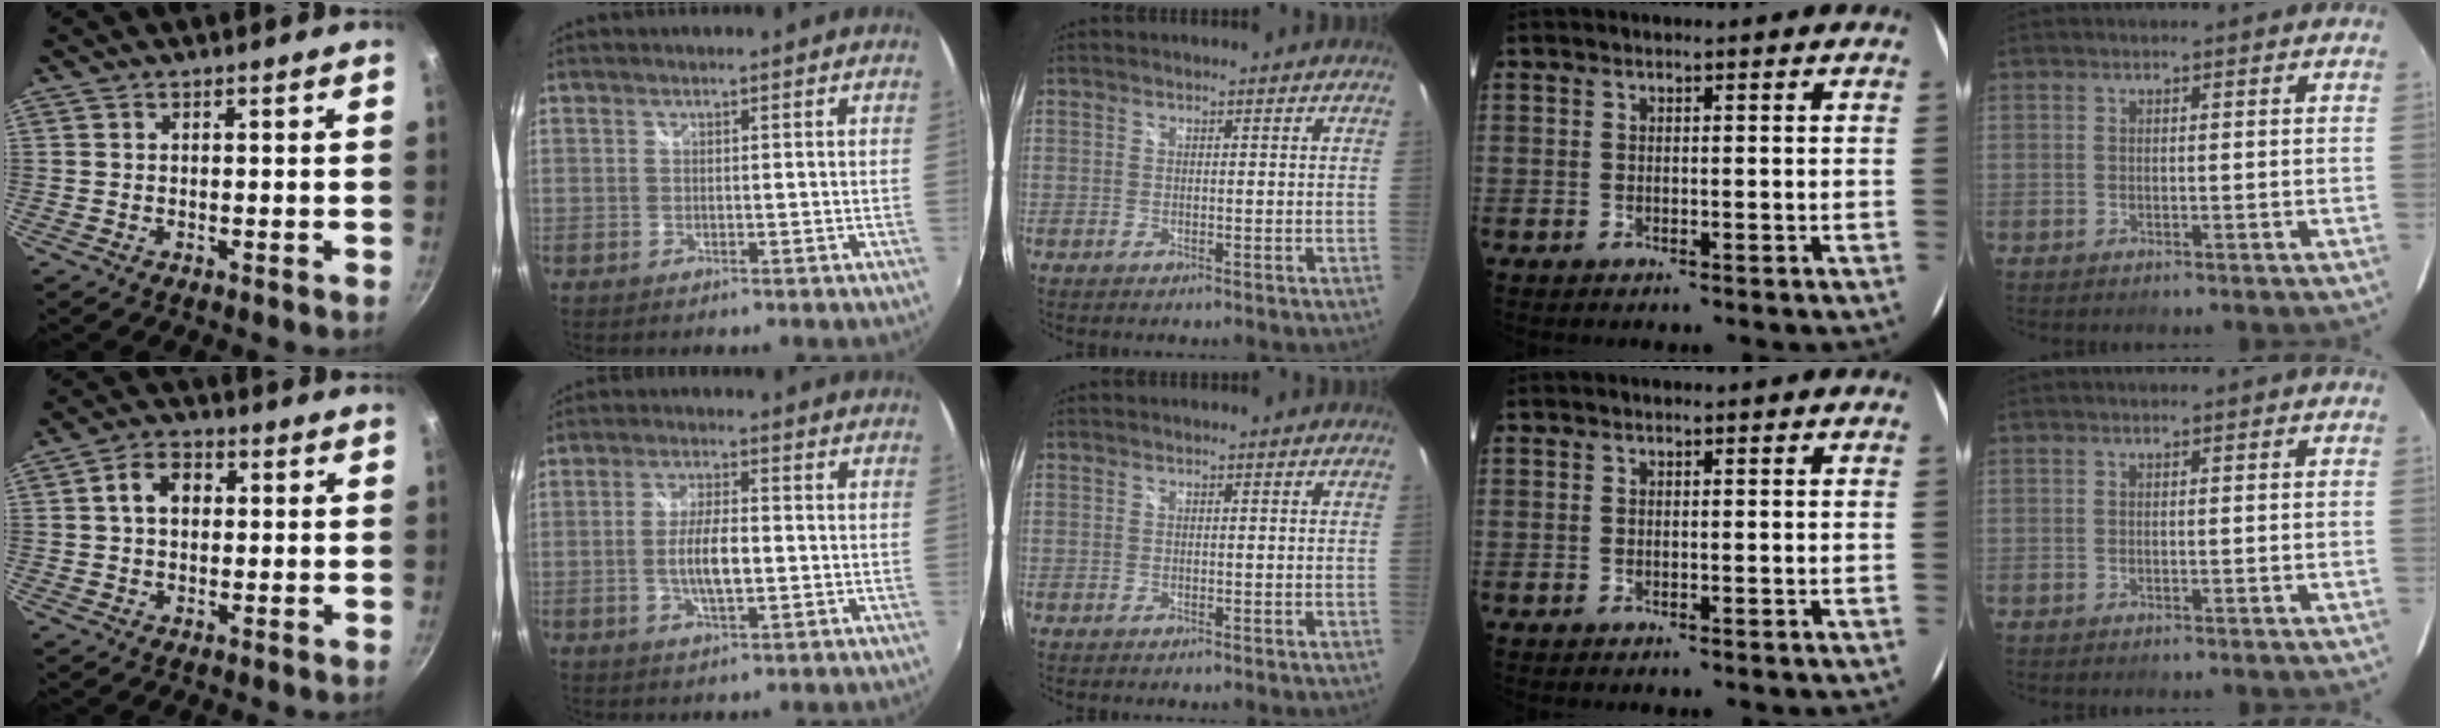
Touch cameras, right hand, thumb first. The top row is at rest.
{"thumb": {"total": 5.9, "force": [0.9, 4.3, 3.9], "torque": [-0.046, 0.013, 0.008]}, "index": {"total": 6.6, "force": [-1.0, 2.2, 6.2], "torque": [-0.119, -0.003, -0.016]}}